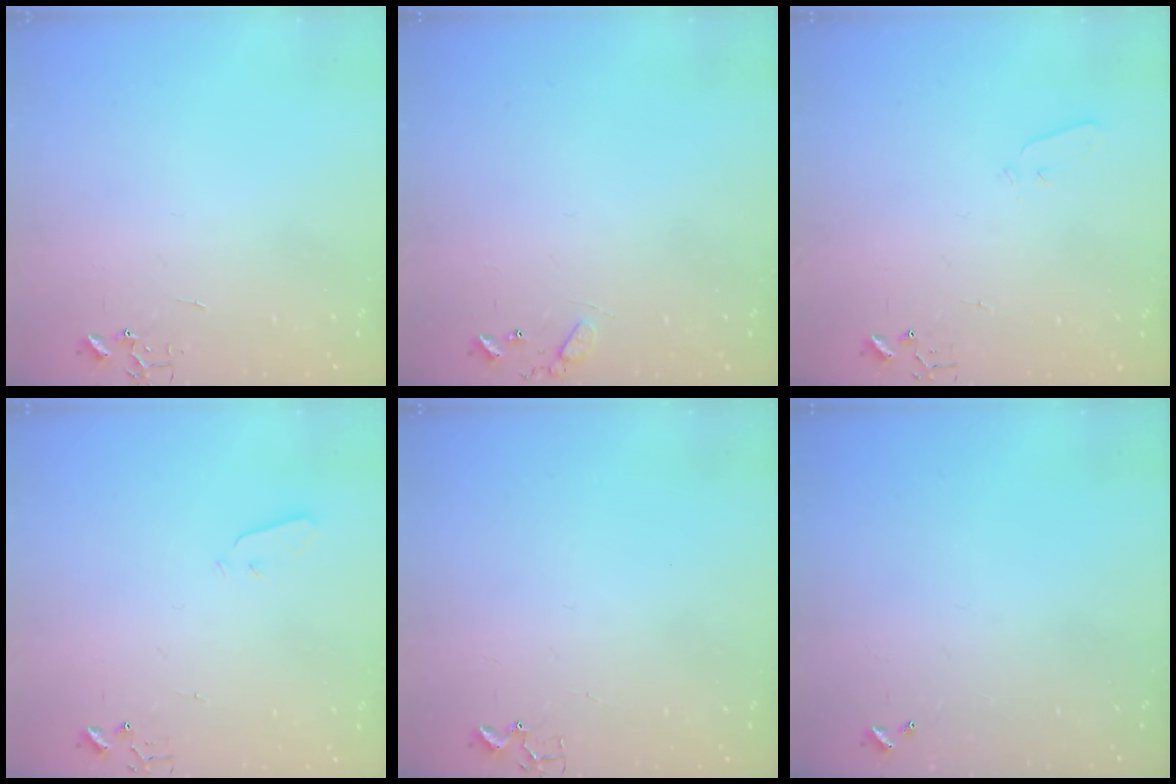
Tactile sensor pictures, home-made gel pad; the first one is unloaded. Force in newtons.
{"total": 7.7, "press": 7.6, "slide": 0.5}
{"total": 3.3, "press": 3.3, "slide": 0.4}
{"total": 2.9, "press": 2.9, "slide": 0.4}
{"total": 1.9, "press": 1.9, "slide": 0.2}
{"total": 0.0}